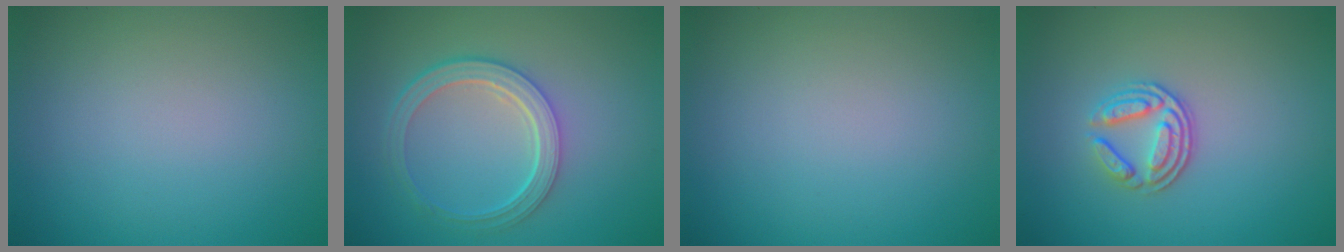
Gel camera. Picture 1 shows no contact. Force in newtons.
{"total": 4.8, "press": 3.6, "slide": 3.1}
{"total": 0.0}
{"total": 3.2, "press": 2.5, "slide": 1.9}